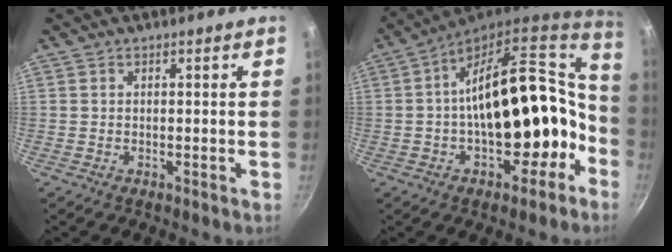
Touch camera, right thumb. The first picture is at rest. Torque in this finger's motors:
{"motor_torque": [2.50, 2.51, 2.71, -0.05, 0.31]}